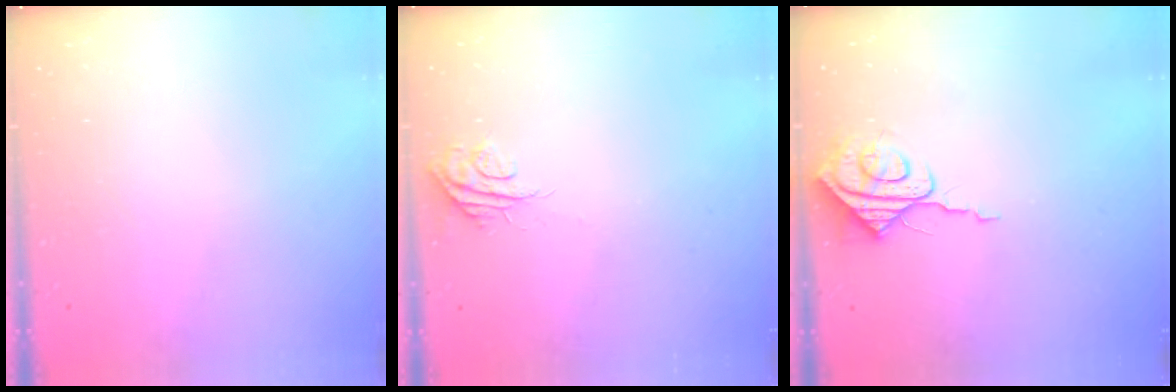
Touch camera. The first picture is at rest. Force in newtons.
{"total": 5.7, "press": 5.7, "slide": 0.7}
{"total": 7.6, "press": 7.5, "slide": 0.7}